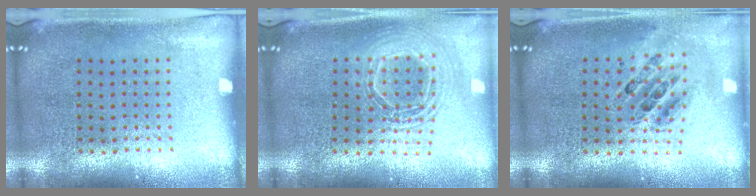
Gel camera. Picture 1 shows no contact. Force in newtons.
{"total": 2.0, "press": 1.6, "slide": 1.3}
{"total": 0.8, "press": 0.8, "slide": 0.1}